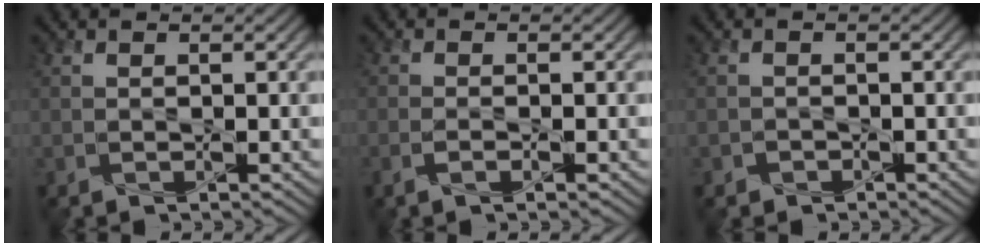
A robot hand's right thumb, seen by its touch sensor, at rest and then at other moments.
{"total": 1.8, "force": [-0.9, 0.3, 1.5], "torque": [-0.033, 0.002, -0.021]}
{"total": 1.1, "force": [-0.7, 0.8, 0.1], "torque": [0.001, -0.001, -0.015]}